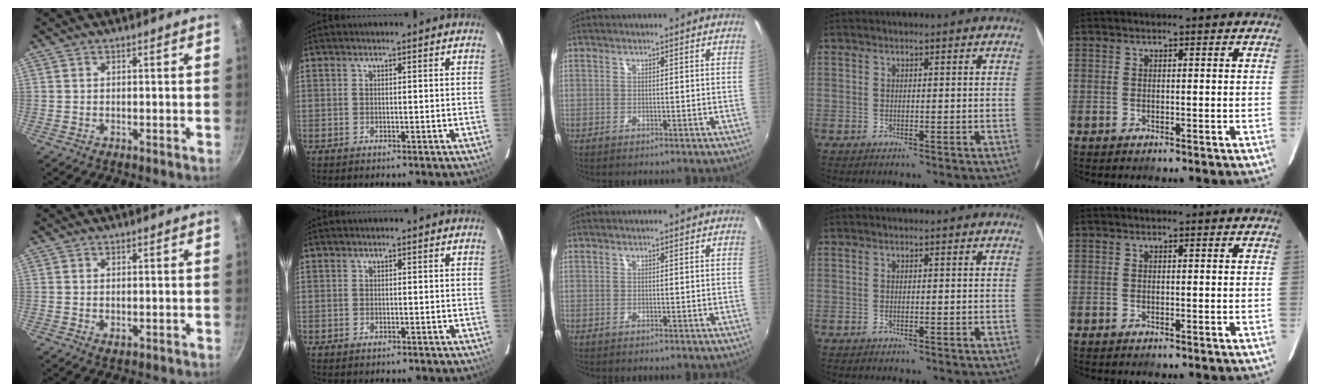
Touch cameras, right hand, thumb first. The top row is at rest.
{"thumb": {"total": 1.3, "force": [0.0, 0.9, 1.0], "torque": [-0.015, -0.003, 0.001]}, "index": {"total": 0.9, "force": [-0.6, 0.5, 0.3], "torque": [-0.003, -0.001, -0.011]}}